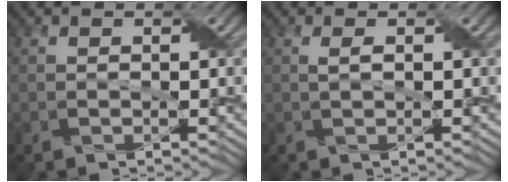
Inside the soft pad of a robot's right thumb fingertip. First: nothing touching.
{"total": 0.9, "force": [0.3, 0.2, 0.9], "torque": [-0.021, 0.005, 0.004]}